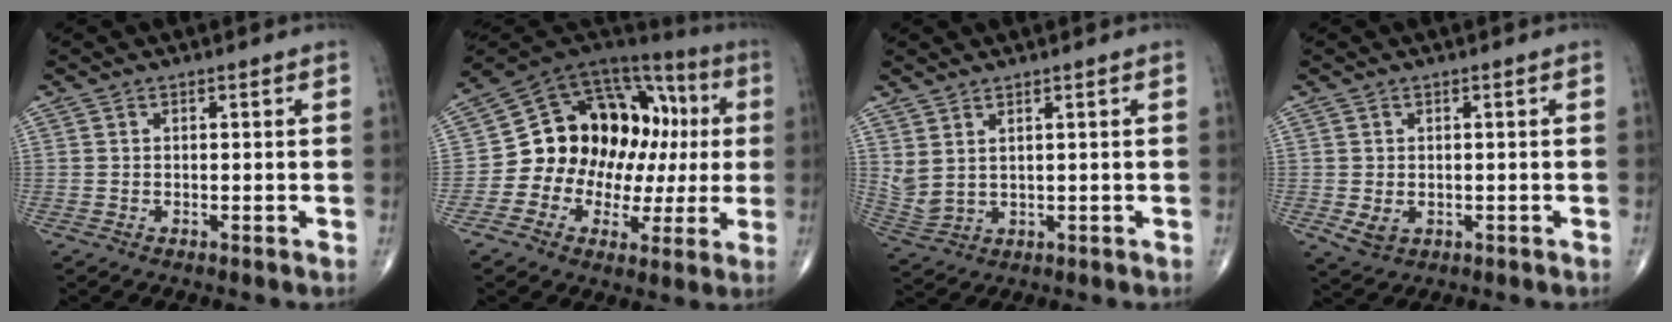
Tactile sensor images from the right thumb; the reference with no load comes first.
{"total": 22.3, "force": [0.6, 16.2, 15.3], "torque": [-0.175, 0.062, 0.016]}
{"total": 4.3, "force": [2.1, 2.0, 3.2], "torque": [-0.075, -0.011, 0.057]}
{"total": 3.0, "force": [-0.5, 2.3, 1.9], "torque": [-0.027, -0.004, 0.003]}